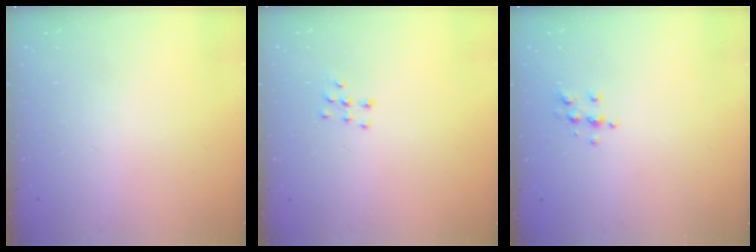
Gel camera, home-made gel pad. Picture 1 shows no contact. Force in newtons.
{"total": 5.3, "press": 5.3, "slide": 0.5}
{"total": 5.6, "press": 5.5, "slide": 1.3}